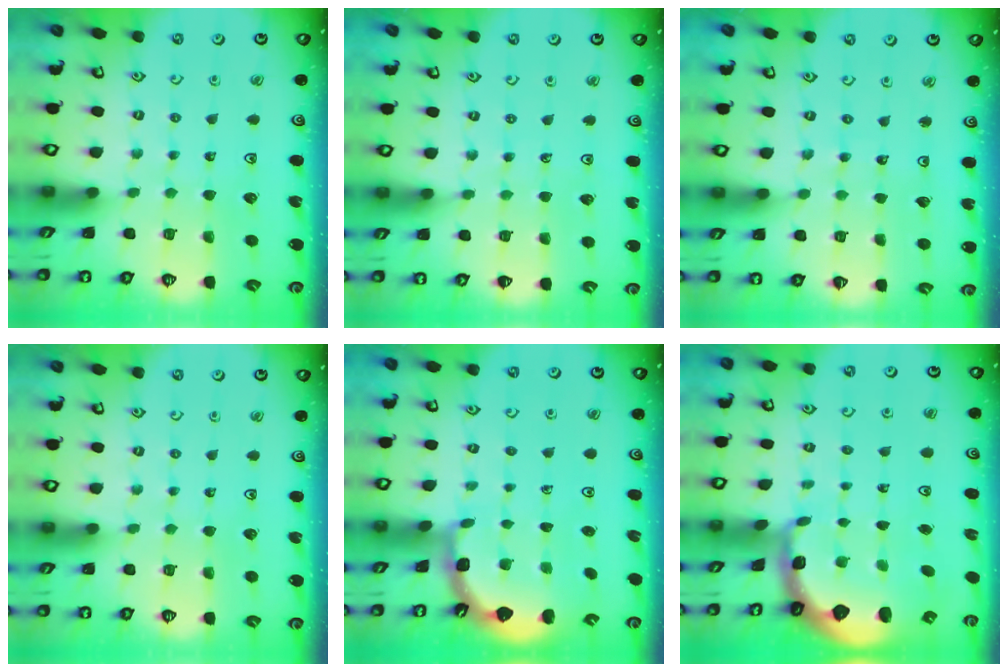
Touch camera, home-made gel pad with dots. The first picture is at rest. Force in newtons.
{"total": 3.6, "press": 3.6, "slide": 0.5}
{"total": 4.9, "press": 4.9, "slide": 0.6}
{"total": 0.0}
{"total": 2.0, "press": 2.0, "slide": 0.2}
{"total": 2.3, "press": 1.5, "slide": 1.8}